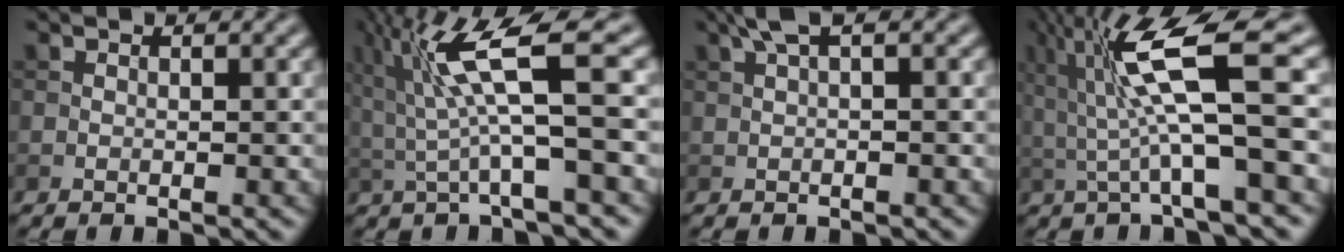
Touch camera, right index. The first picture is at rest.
{"total": 8.2, "force": [1.7, 1.4, 7.9], "torque": [-0.150, 0.008, 0.031]}
{"total": 2.2, "force": [0.8, 0.5, 2.0], "torque": [-0.040, 0.011, 0.014]}
{"total": 9.8, "force": [1.8, 1.9, 9.4], "torque": [-0.168, 0.008, 0.033]}